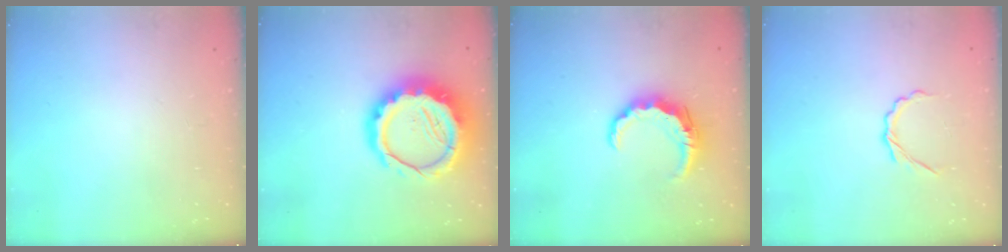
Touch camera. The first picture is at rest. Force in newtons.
{"total": 16.1, "press": 15.6, "slide": 3.7}
{"total": 7.6, "press": 7.6, "slide": 1.0}
{"total": 3.9, "press": 3.7, "slide": 1.3}